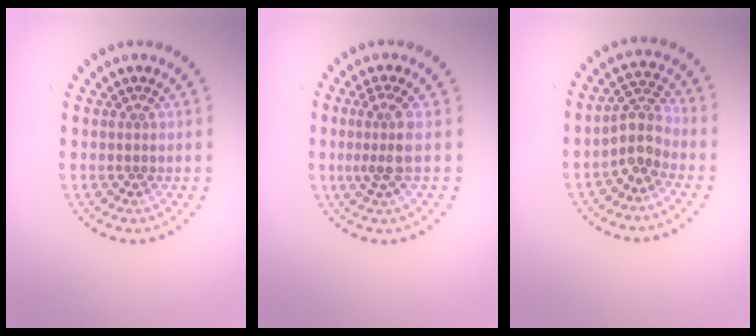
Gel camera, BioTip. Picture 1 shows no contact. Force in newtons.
{"total": 2.6, "press": 1.9, "slide": 1.7}
{"total": 2.9, "press": 2.3, "slide": 1.7}